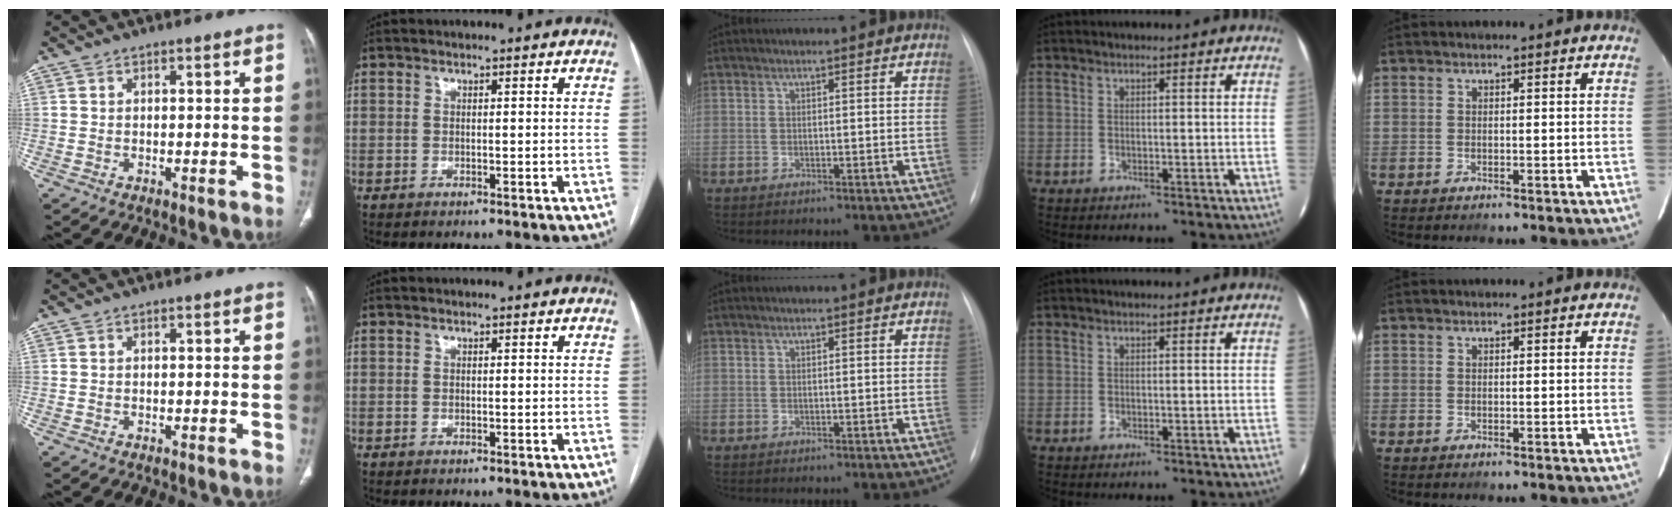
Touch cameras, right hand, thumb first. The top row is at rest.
{}